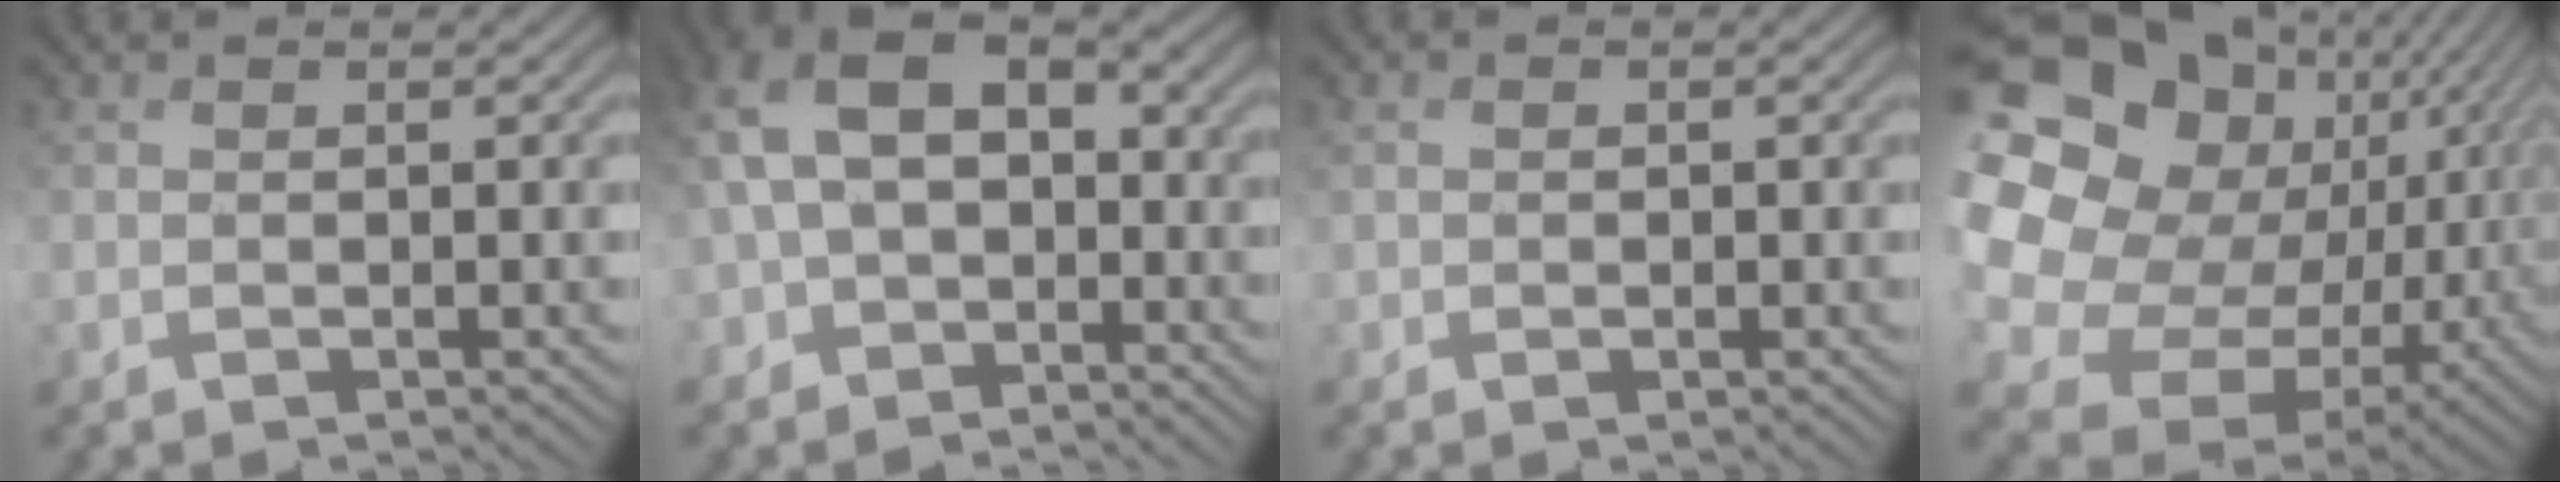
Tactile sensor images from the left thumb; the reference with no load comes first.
{"total": 10.9, "force": [-1.4, 7.7, 7.5], "torque": [-0.173, -0.004, -0.033]}
{"total": 1.5, "force": [0.0, 1.3, 0.7], "torque": [-0.016, -0.002, 0.001]}
{"total": 20.8, "force": [1.7, 16.6, 12.4], "torque": [-0.314, -0.028, 0.069]}